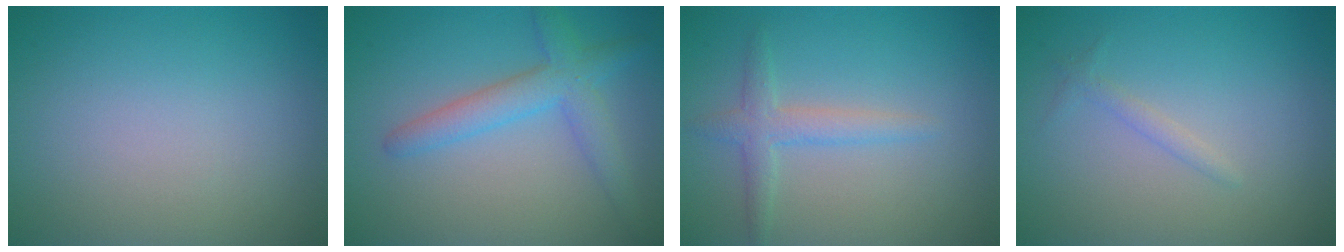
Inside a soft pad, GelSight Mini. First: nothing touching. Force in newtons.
{"total": 3.7, "press": 3.7, "slide": 0.1}
{"total": 2.2, "press": 2.2, "slide": 0.0}
{"total": 1.0, "press": 1.0, "slide": 0.0}